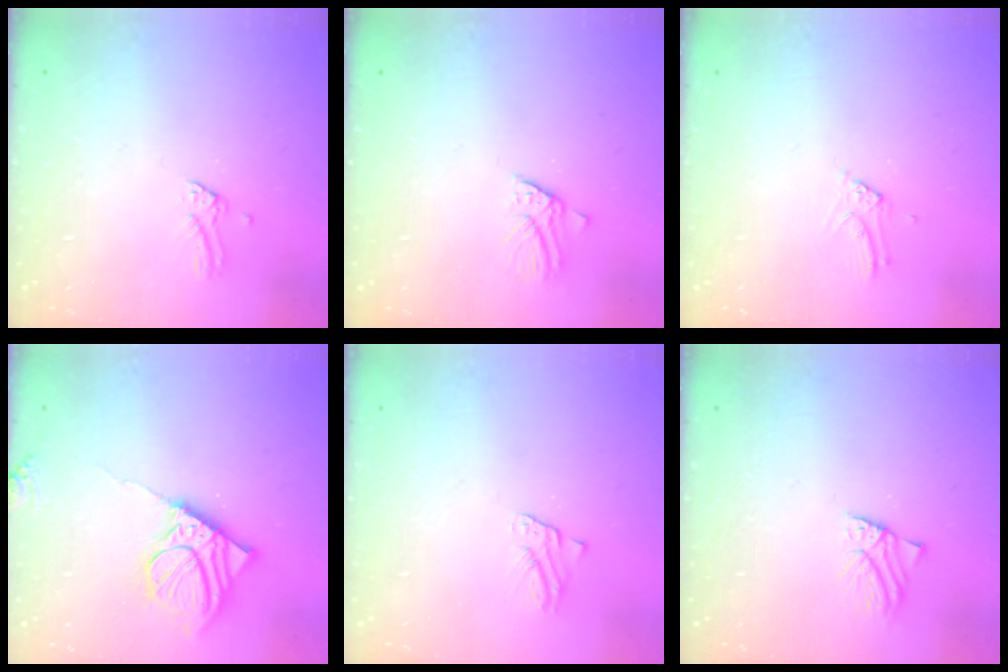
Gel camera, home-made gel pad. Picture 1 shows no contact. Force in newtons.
{"total": 1.6, "press": 1.6, "slide": 0.1}
{"total": 4.2, "press": 4.2, "slide": 0.4}
{"total": 14.0, "press": 13.8, "slide": 2.6}
{"total": 1.6, "press": 1.6, "slide": 0.1}
{"total": 1.6, "press": 1.6, "slide": 0.1}